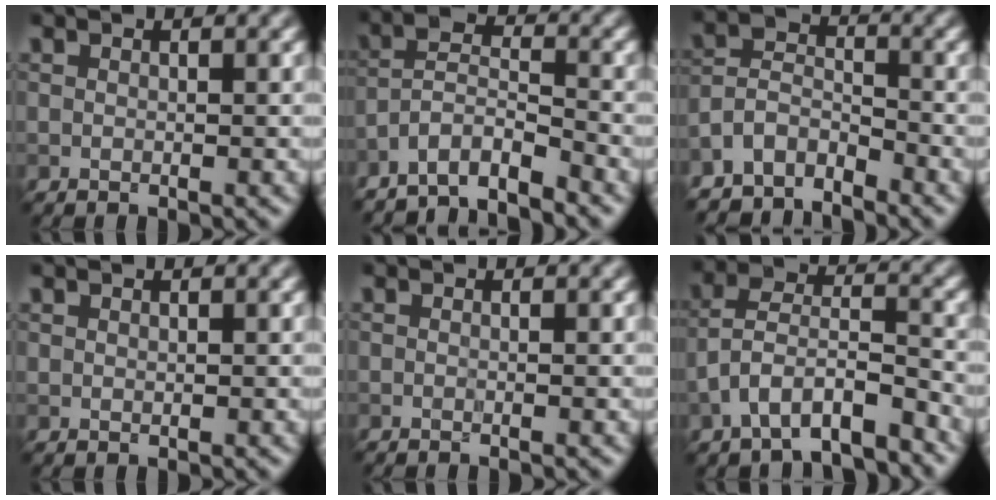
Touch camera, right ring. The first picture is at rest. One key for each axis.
{"total": 6.0, "fx": -5.1, "fy": 1.3, "fz": 2.8, "tx": -0.046, "ty": 0.003, "tz": -0.099}
{"total": 4.7, "fx": -4.2, "fy": 1.7, "fz": 1.3, "tx": -0.022, "ty": 0.000, "tz": -0.089}
{"total": 0.0}
{"total": 0.6, "fx": -0.2, "fy": 0.1, "fz": 0.5, "tx": -0.006, "ty": -0.007, "tz": -0.007}
{"total": 6.4, "fx": -4.1, "fy": 2.7, "fz": 4.0, "tx": -0.070, "ty": 0.002, "tz": -0.085}